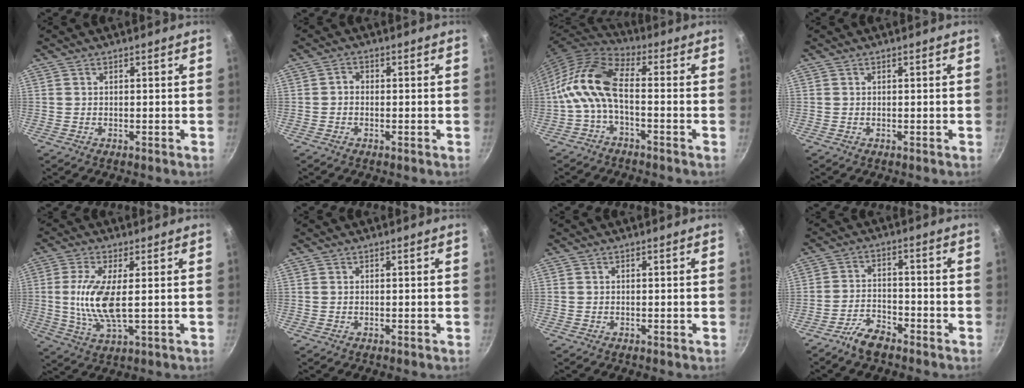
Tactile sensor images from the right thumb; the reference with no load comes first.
{"total": 1.3, "force": [-0.5, 1.0, 0.6], "torque": [-0.011, 0.007, -0.014]}
{"total": 10.9, "force": [-1.9, 5.1, 9.4], "torque": [-0.199, 0.037, -0.054]}
{"total": 0.0}
{"total": 10.0, "force": [0.6, 3.3, 9.4], "torque": [-0.202, -0.009, 0.013]}
{"total": 0.0}
{"total": 0.0}
{"total": 5.8, "force": [-4.6, 2.1, 2.8], "torque": [-0.053, 0.037, -0.090]}